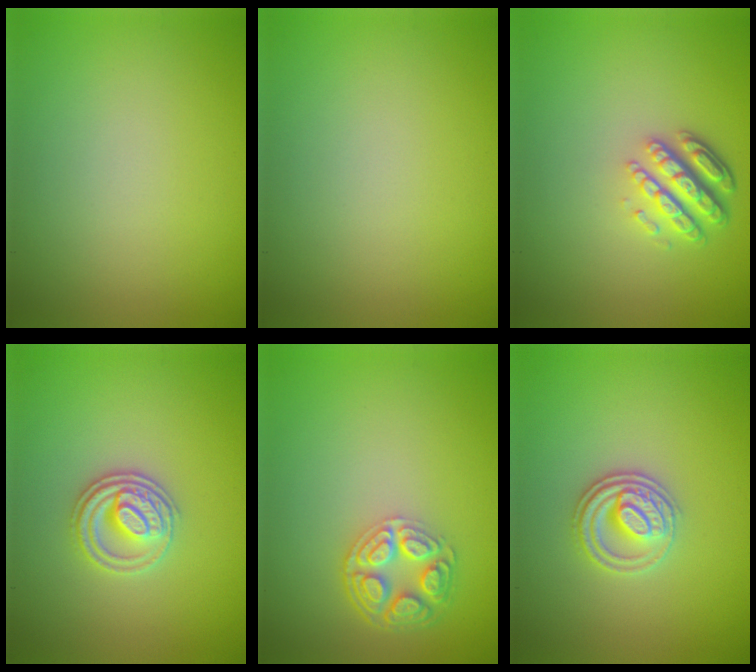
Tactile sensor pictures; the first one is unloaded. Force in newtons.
{"total": 0.0}
{"total": 4.5, "press": 3.3, "slide": 3.1}
{"total": 3.0, "press": 2.8, "slide": 0.9}
{"total": 4.6, "press": 3.5, "slide": 2.9}
{"total": 2.8, "press": 2.6, "slide": 1.0}